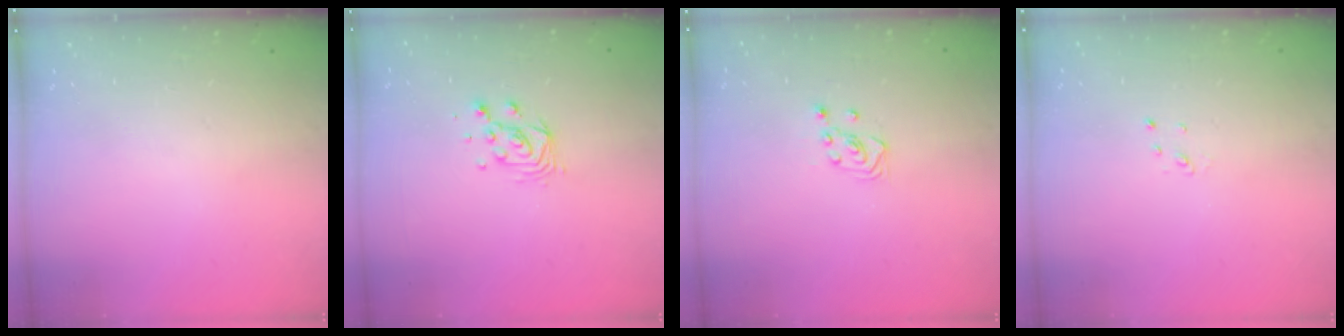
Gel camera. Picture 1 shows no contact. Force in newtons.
{"total": 6.4, "press": 6.4, "slide": 0.3}
{"total": 3.0, "press": 2.6, "slide": 1.5}
{"total": 2.0, "press": 2.0, "slide": 0.2}